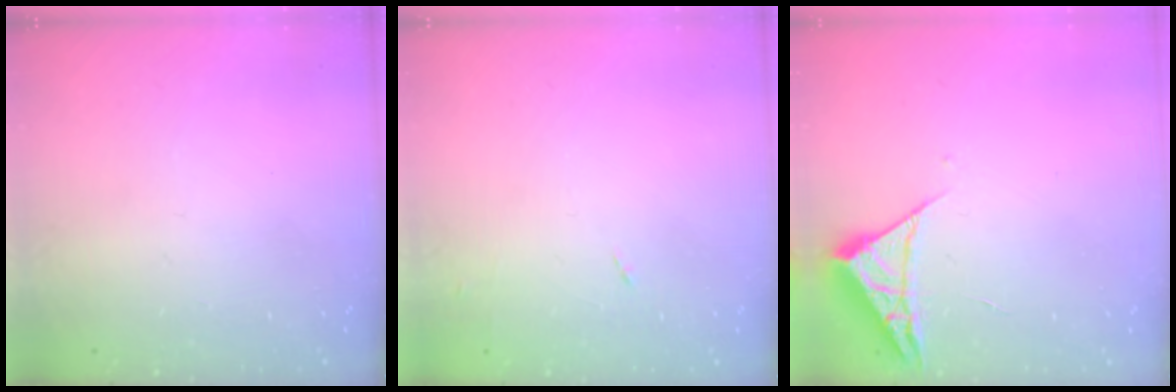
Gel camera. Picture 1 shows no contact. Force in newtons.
{"total": 4.6, "press": 4.6, "slide": 0.6}
{"total": 4.2, "press": 4.2, "slide": 0.5}